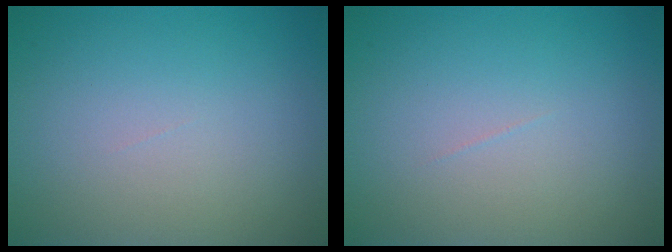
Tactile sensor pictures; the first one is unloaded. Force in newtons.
{"total": 0.0}